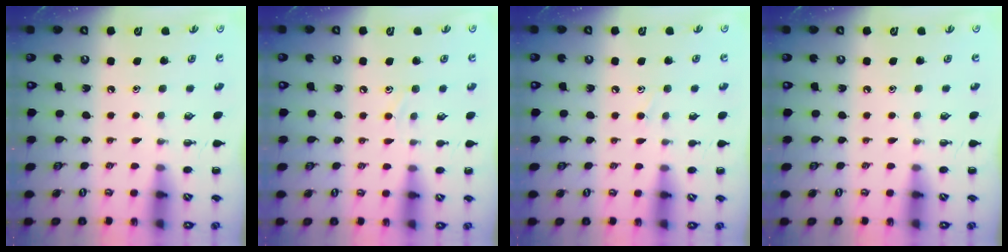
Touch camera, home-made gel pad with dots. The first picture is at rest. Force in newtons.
{"total": 7.2, "press": 6.7, "slide": 2.7}
{"total": 6.4, "press": 6.0, "slide": 2.1}
{"total": 0.0}